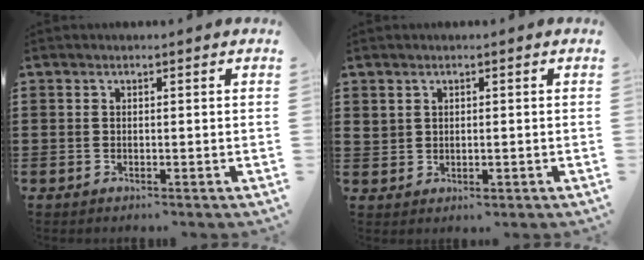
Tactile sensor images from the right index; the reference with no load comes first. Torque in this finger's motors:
{"motor_torque": [-0.15, 0.17, 0.02, 0.01]}